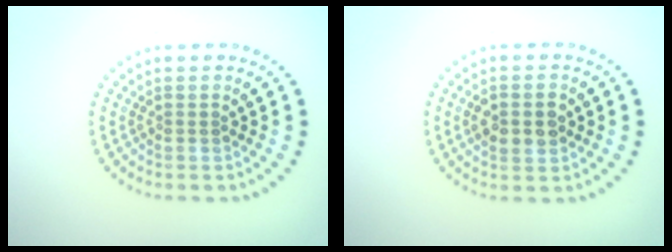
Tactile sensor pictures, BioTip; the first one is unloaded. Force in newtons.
{"total": 3.0, "press": 3.0, "slide": 0.0}